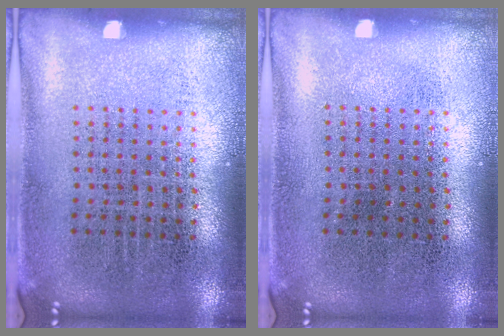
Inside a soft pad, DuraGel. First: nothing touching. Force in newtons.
{"total": 0.0}